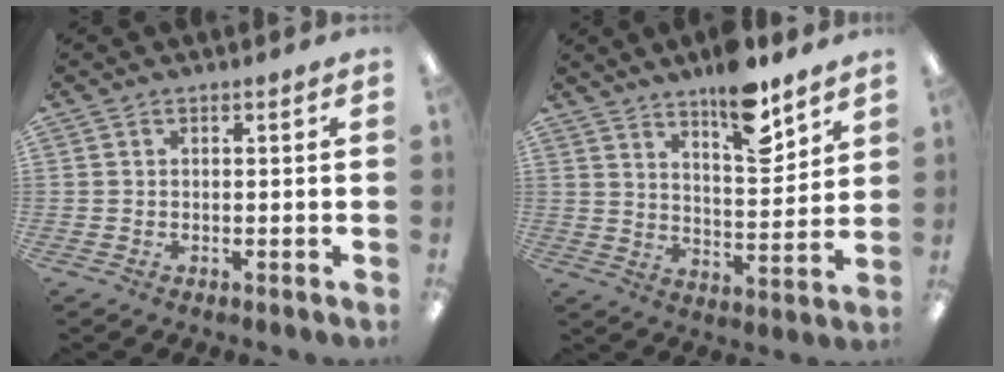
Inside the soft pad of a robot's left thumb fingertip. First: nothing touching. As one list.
[{"total": 13.2, "force": [10.1, 4.1, 7.4], "torque": [-0.099, -0.067, 0.172]}]